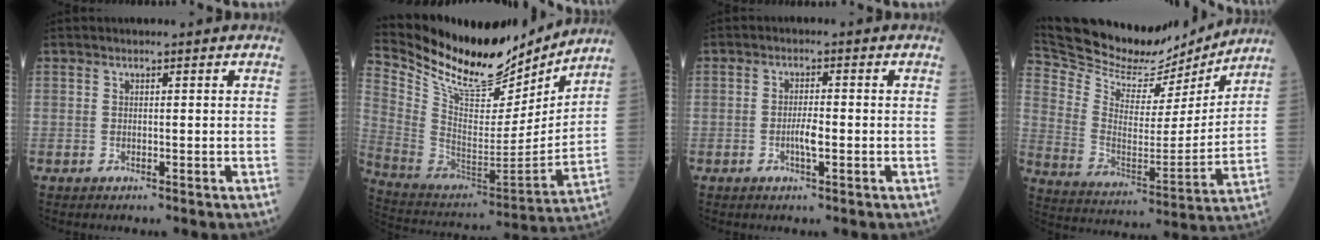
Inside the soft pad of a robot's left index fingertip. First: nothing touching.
{"total": 22.5, "force": [20.0, 5.2, 8.8], "torque": [-0.171, -0.037, 0.334]}
{"total": 2.5, "force": [-0.9, 0.4, 2.3], "torque": [-0.043, -0.002, -0.018]}
{"total": 18.7, "force": [17.8, 4.3, 3.8], "torque": [-0.084, -0.034, 0.286]}